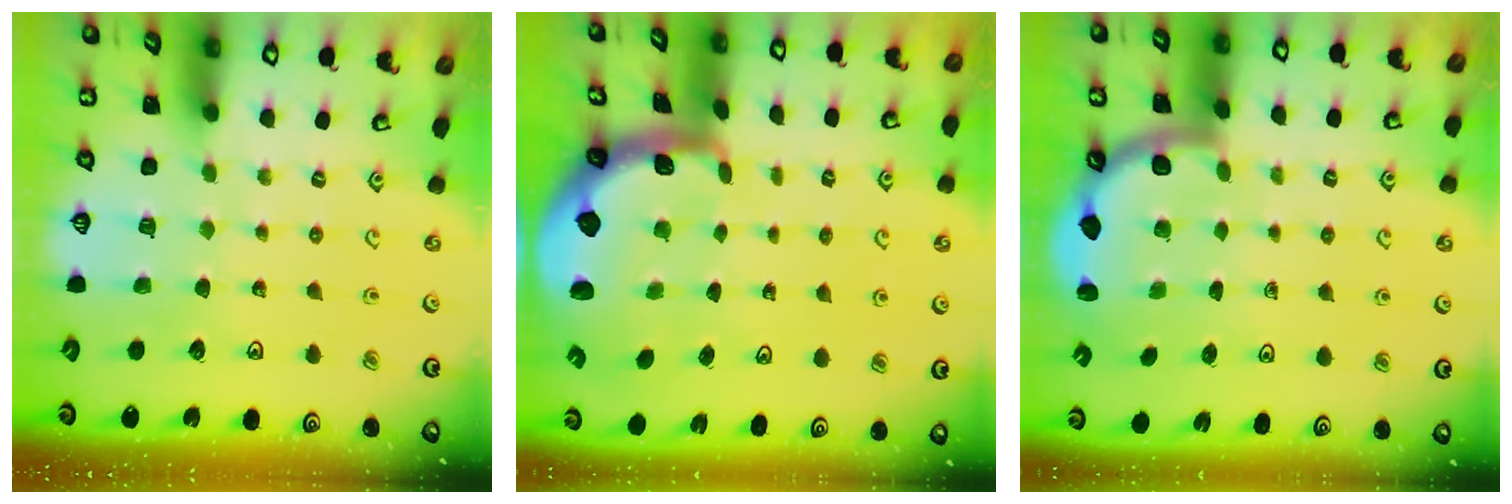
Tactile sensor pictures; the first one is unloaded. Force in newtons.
{"total": 2.6, "press": 2.5, "slide": 0.6}
{"total": 2.6, "press": 2.6, "slide": 0.3}